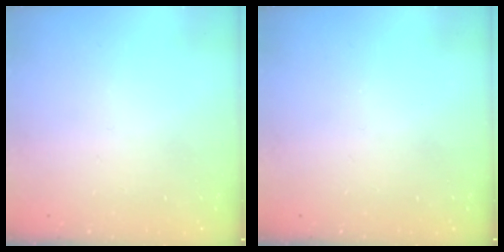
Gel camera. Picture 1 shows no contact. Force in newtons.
{"total": 0.0}